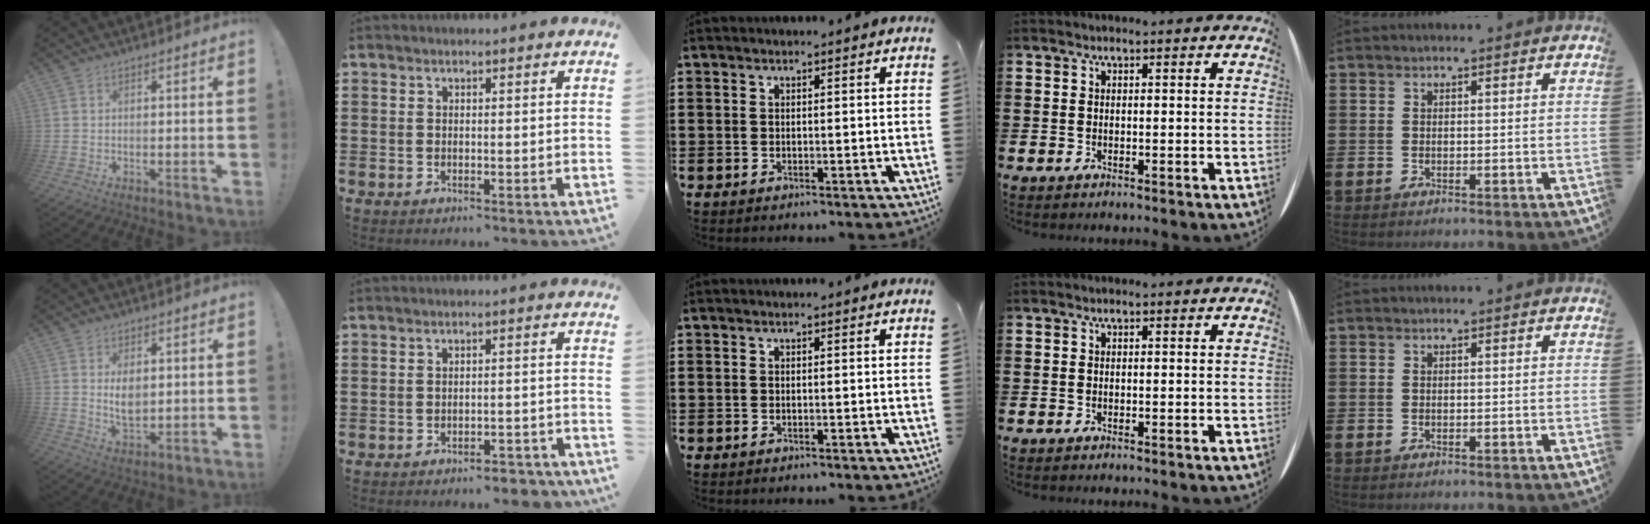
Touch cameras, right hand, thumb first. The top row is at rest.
{"thumb": {"total": 5.5, "force": [1.6, 3.2, 4.2], "torque": [-0.060, -0.015, 0.025]}, "index": {"total": 2.8, "force": [-2.7, 0.3, 0.8], "torque": [-0.016, 0.003, -0.054]}}